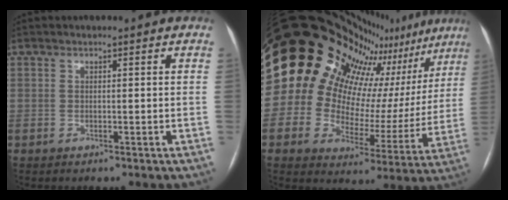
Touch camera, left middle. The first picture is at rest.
{"total": 18.7, "force": [13.3, 9.3, 9.3], "torque": [-0.142, 0.021, 0.163]}